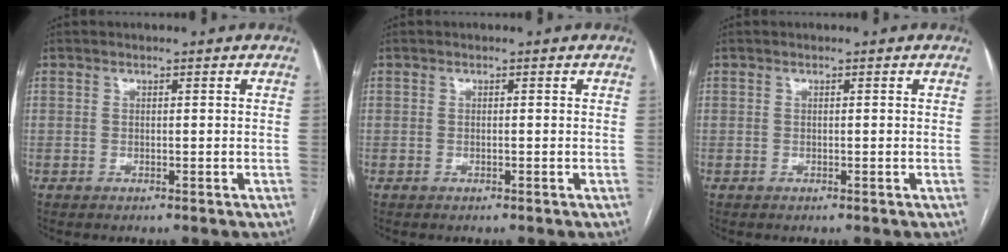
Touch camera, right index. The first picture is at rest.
{"total": 0.0}
{"total": 0.0}